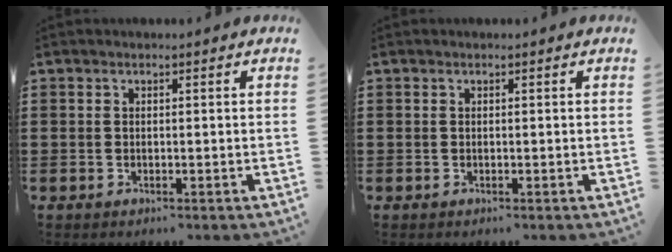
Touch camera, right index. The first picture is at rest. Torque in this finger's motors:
{"motor_torque": [-0.09, 0.09, 0.00, 0.00]}